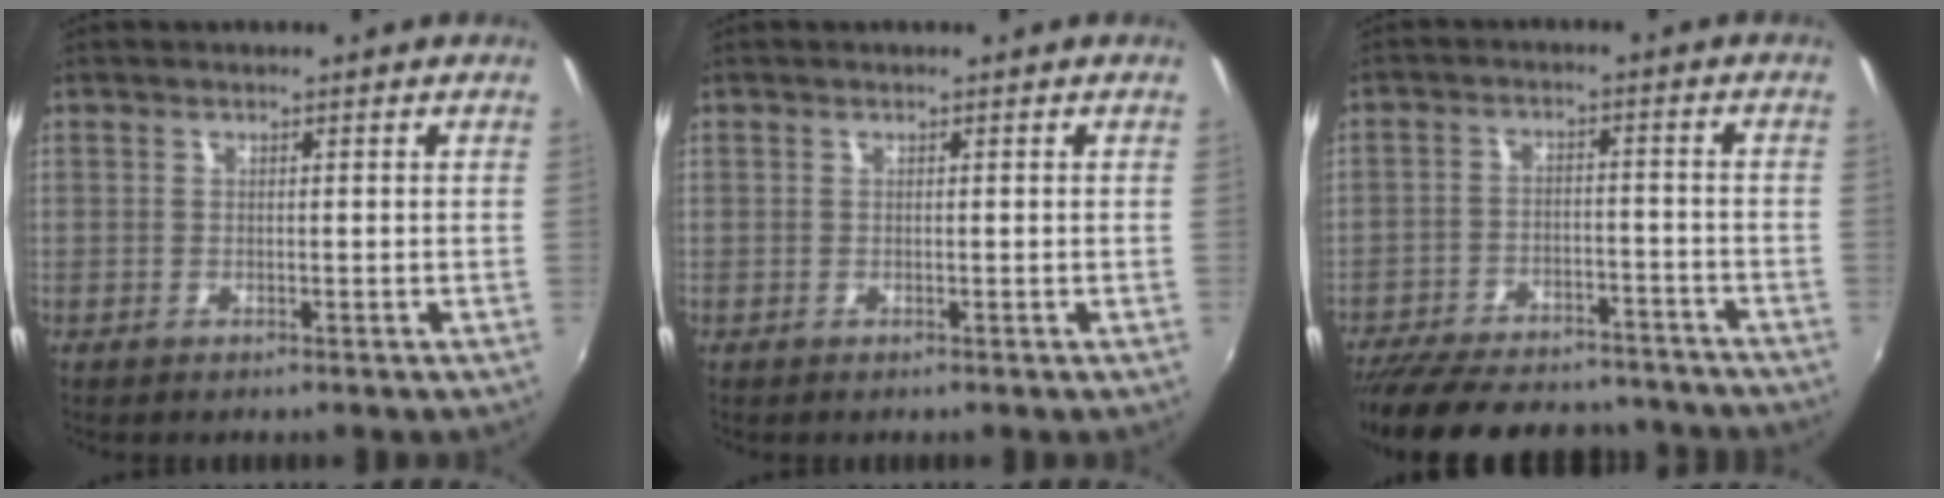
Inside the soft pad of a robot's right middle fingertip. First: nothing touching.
{"total": 0.0}
{"total": 22.1, "force": [-18.8, 8.0, 8.5], "torque": [-0.186, 0.006, -0.254]}